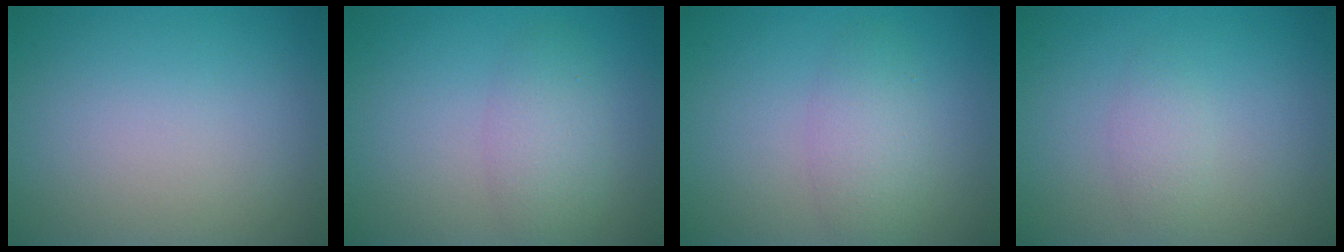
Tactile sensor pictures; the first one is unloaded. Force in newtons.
{"total": 2.9, "press": 2.9, "slide": 0.2}
{"total": 3.0, "press": 3.0, "slide": 0.1}
{"total": 1.4, "press": 1.4, "slide": 0.0}